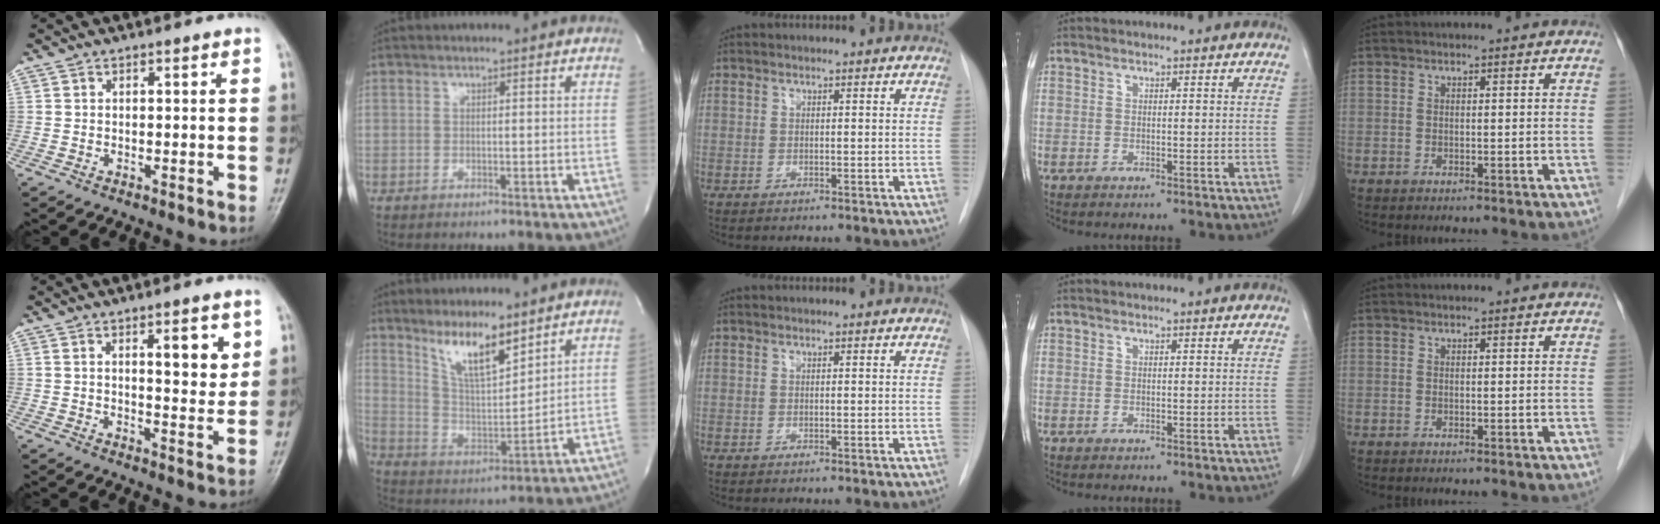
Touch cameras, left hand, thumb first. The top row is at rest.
{"thumb": {"total": 7.0, "force": [2.8, 2.3, 5.9], "torque": [-0.065, -0.019, 0.039]}, "index": {"total": 8.8, "force": [6.6, 1.8, 5.6], "torque": [-0.115, -0.011, 0.134]}}